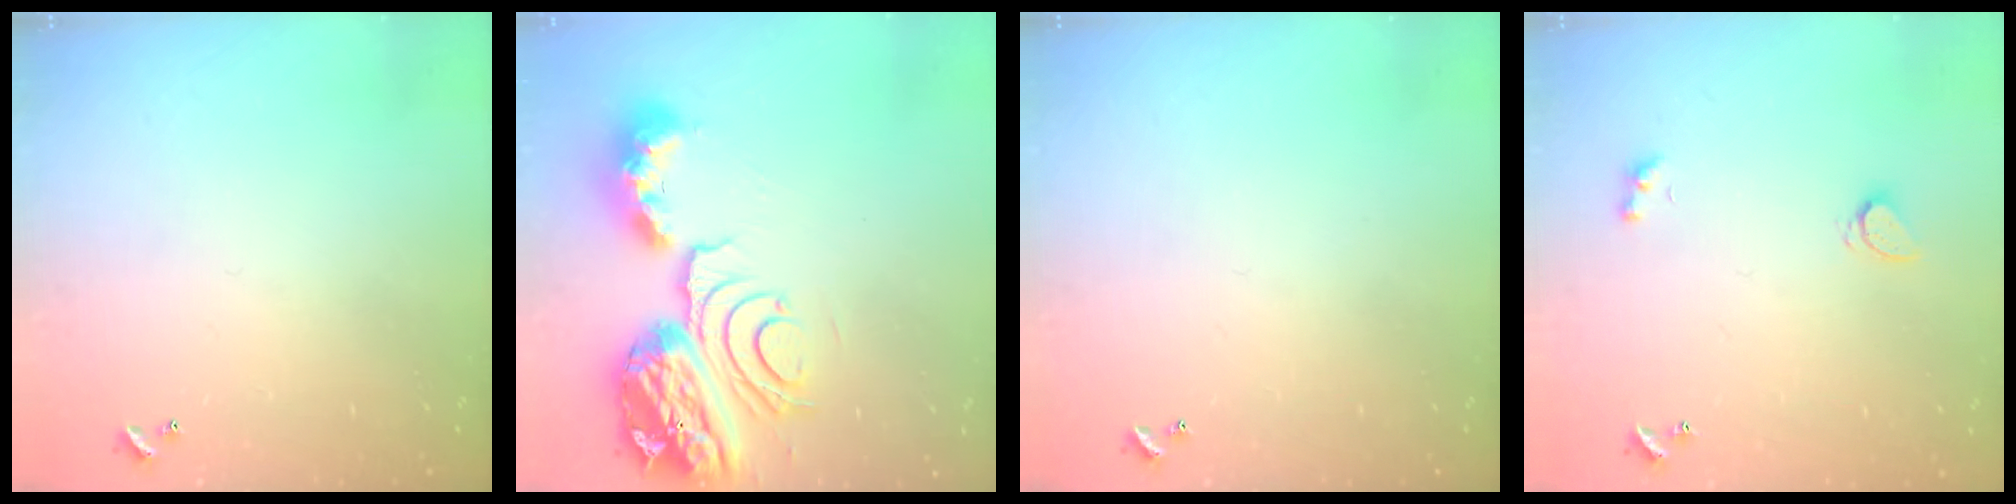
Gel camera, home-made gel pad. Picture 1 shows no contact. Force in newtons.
{"total": 15.4, "press": 15.3, "slide": 1.7}
{"total": 0.0}
{"total": 2.0, "press": 2.0, "slide": 0.4}